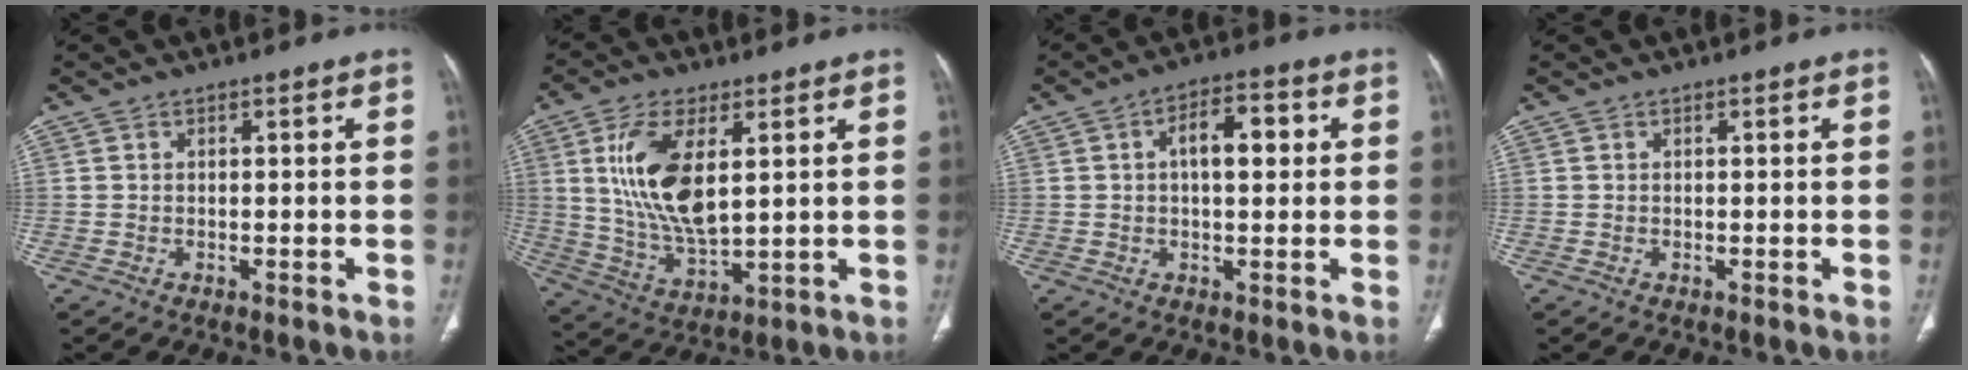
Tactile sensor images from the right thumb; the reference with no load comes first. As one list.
[{"total": 14.6, "force": [3.8, 6.6, 12.5], "torque": [-0.247, -0.023, 0.084]}, {"total": 7.7, "force": [1.5, 3.7, 6.6], "torque": [-0.089, 0.014, 0.019]}, {"total": 0.0}]